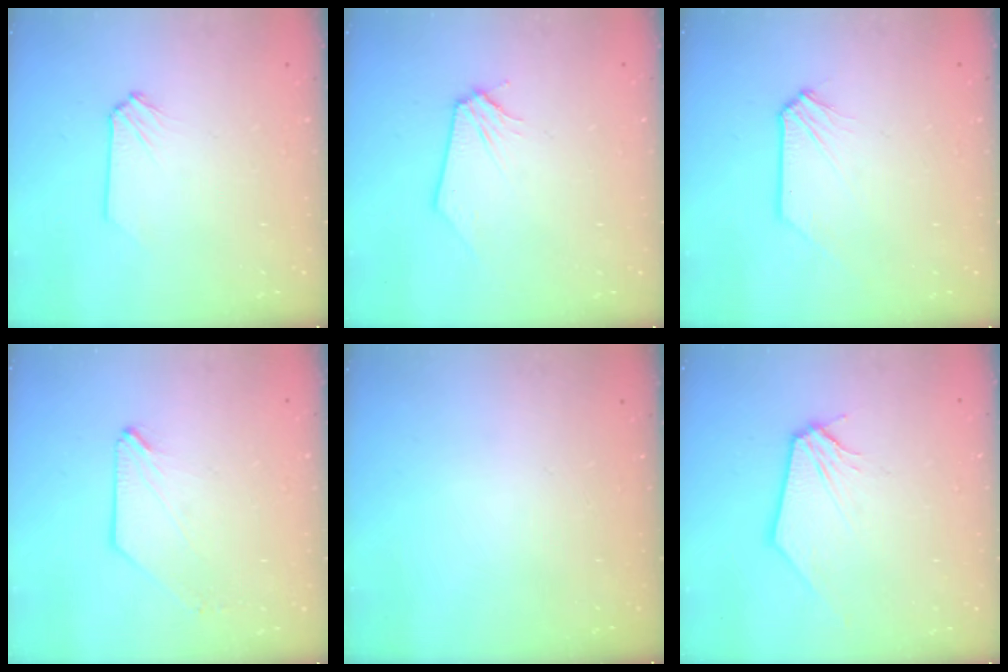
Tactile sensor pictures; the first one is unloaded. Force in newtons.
{"total": 0.0}
{"total": 0.0}
{"total": 0.0}
{"total": 0.0}
{"total": 0.0}